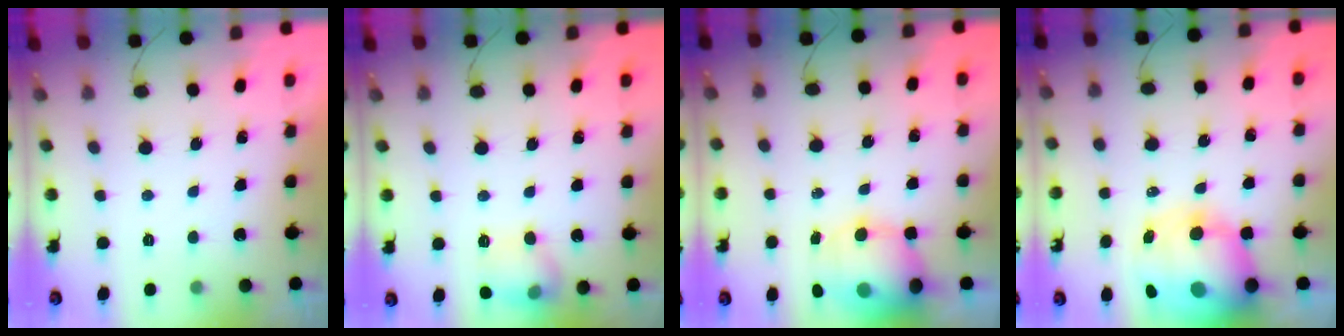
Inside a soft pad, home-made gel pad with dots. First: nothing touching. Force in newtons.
{"total": 10.7, "press": 10.7, "slide": 0.8}
{"total": 13.4, "press": 12.9, "slide": 3.5}
{"total": 18.4, "press": 17.9, "slide": 4.4}